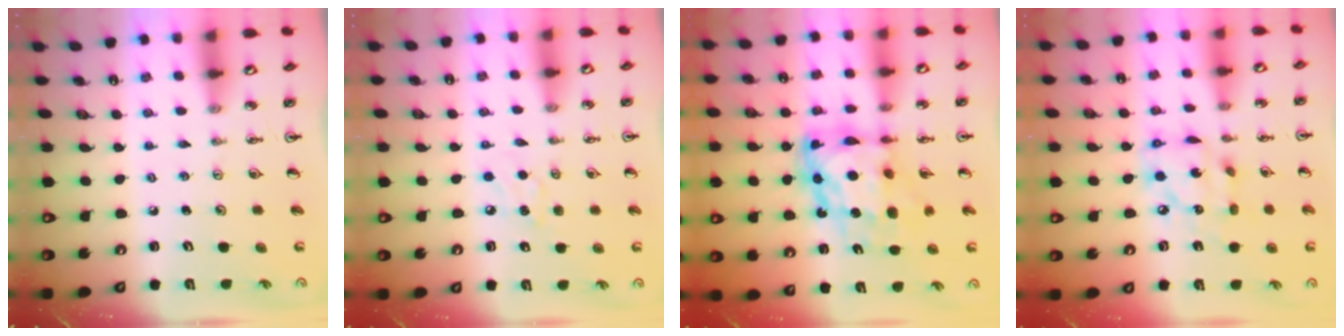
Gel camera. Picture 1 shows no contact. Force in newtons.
{"total": 5.6, "press": 5.5, "slide": 0.8}
{"total": 13.6, "press": 13.5, "slide": 1.2}
{"total": 12.8, "press": 12.7, "slide": 0.8}